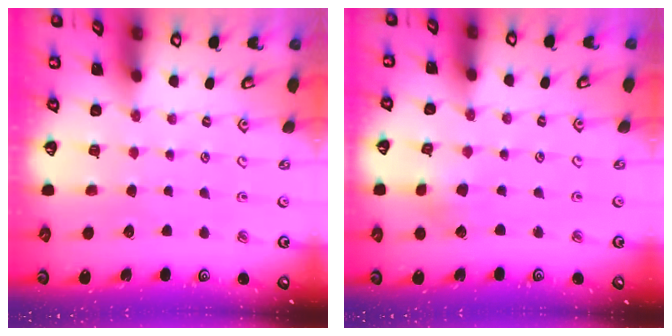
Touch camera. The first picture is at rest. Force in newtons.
{"total": 2.8, "press": 2.7, "slide": 0.6}